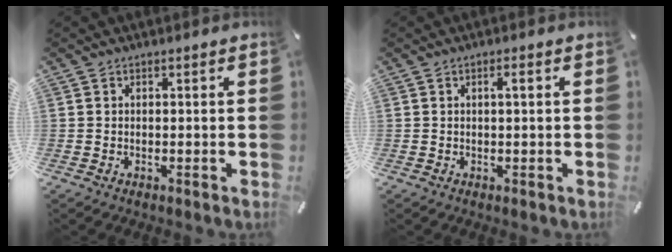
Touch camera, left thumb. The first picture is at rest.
{"total": 1.8, "force": [0.3, 0.2, 1.7], "torque": [-0.032, 0.003, 0.002]}